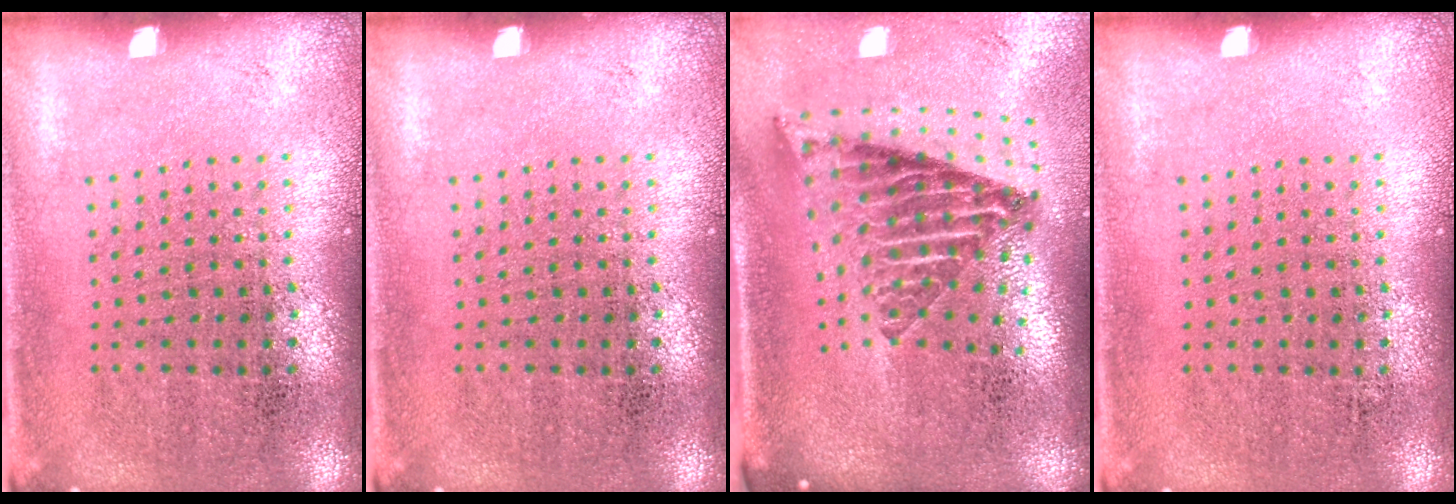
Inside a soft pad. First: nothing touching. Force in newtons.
{"total": 0.0}
{"total": 2.7, "press": 1.8, "slide": 2.0}
{"total": 0.0}